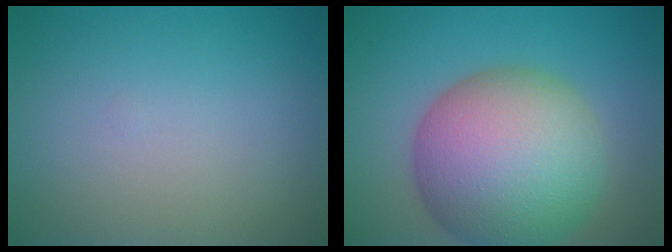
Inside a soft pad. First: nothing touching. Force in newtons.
{"total": 13.3, "press": 13.3, "slide": 0.4}